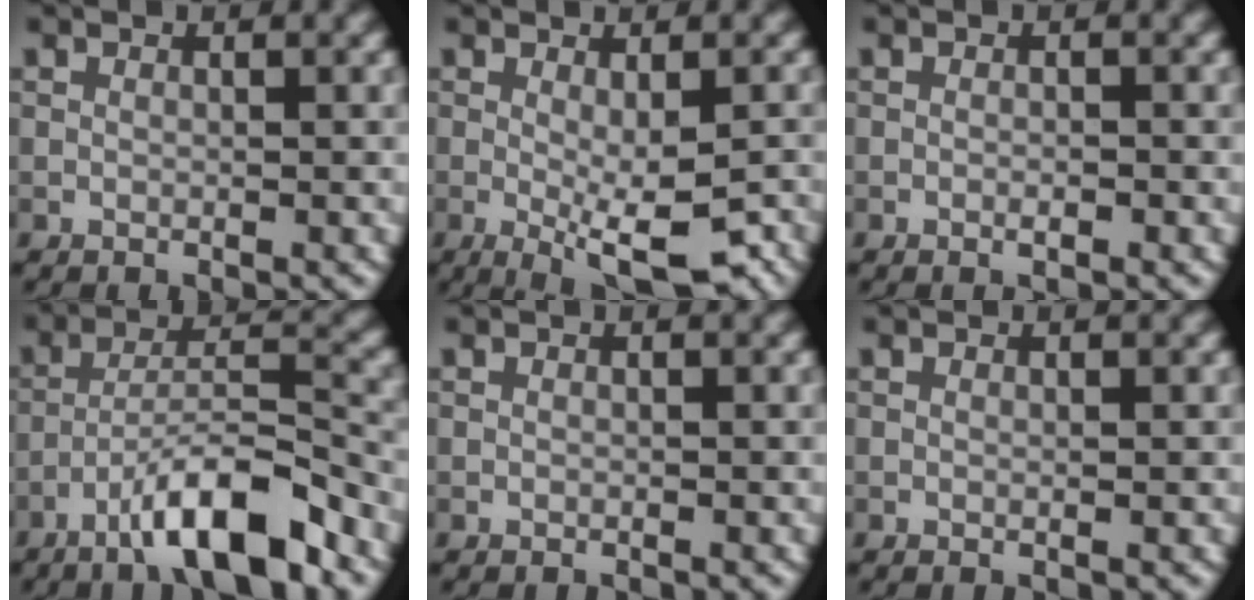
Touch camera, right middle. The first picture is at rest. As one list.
[{"total": 6.4, "force": [-1.5, 1.8, 5.9], "torque": [-0.090, -0.019, -0.017]}, {"total": 0.9, "force": [-0.3, 0.2, 0.8], "torque": [-0.012, -0.001, -0.005]}, {"total": 8.1, "force": [-5.1, 1.5, 6.2], "torque": [-0.102, 0.018, -0.088]}, {"total": 0.0}, {"total": 0.0}]